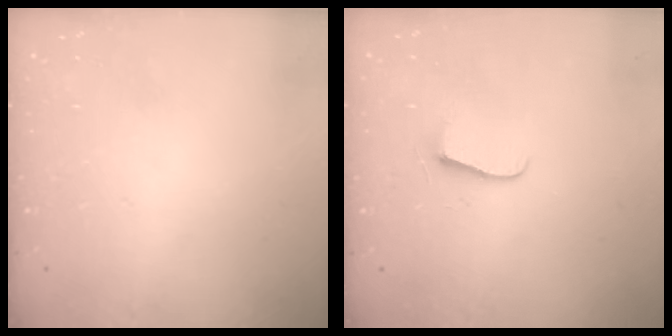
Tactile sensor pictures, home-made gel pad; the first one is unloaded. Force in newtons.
{"total": 5.9, "press": 5.9, "slide": 0.6}